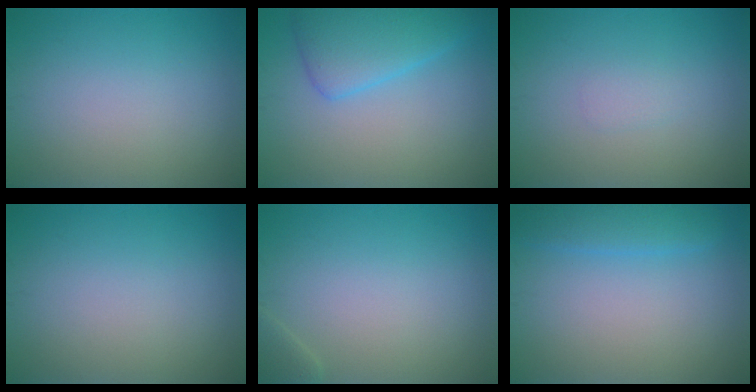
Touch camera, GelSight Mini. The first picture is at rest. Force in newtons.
{"total": 4.6, "press": 4.6, "slide": 0.4}
{"total": 0.8, "press": 0.8, "slide": 0.1}
{"total": 0.0}
{"total": 1.1, "press": 1.1, "slide": 0.1}
{"total": 2.4, "press": 2.4, "slide": 0.2}